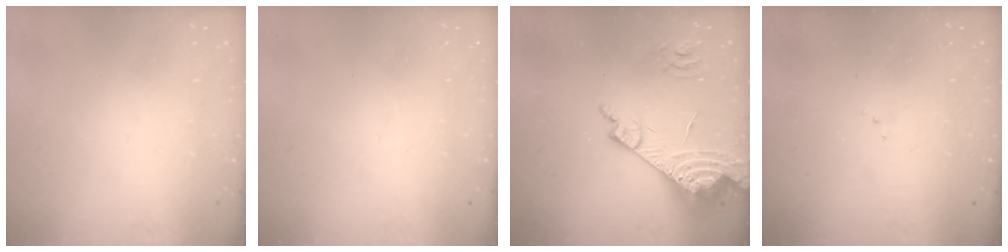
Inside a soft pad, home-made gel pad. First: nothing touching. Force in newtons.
{"total": 0.0}
{"total": 15.0, "press": 14.9, "slide": 1.6}
{"total": 5.8, "press": 5.8, "slide": 0.7}